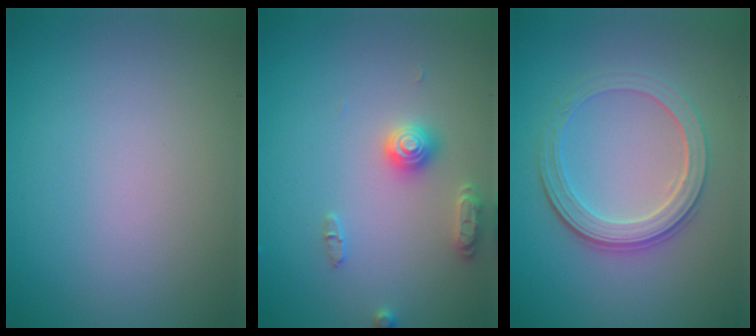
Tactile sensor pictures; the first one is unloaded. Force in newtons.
{"total": 2.8, "press": 2.8, "slide": 0.3}
{"total": 3.9, "press": 3.4, "slide": 1.9}